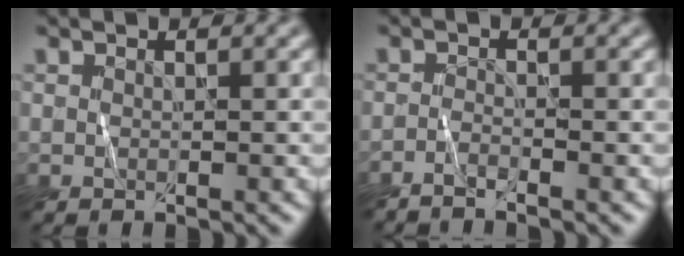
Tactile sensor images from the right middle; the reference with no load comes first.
{"total": 1.9, "force": [-1.6, 0.0, 0.9], "torque": [-0.025, 0.004, -0.036]}